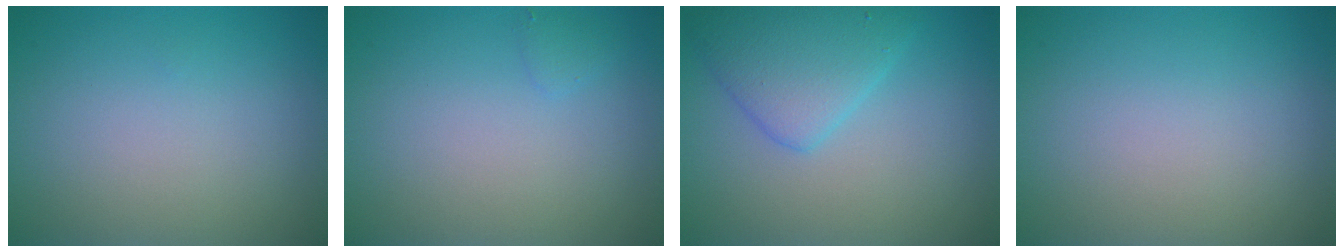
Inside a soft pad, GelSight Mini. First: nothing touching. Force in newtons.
{"total": 0.6, "press": 0.6, "slide": 0.0}
{"total": 4.2, "press": 4.2, "slide": 0.0}
{"total": 0.0}